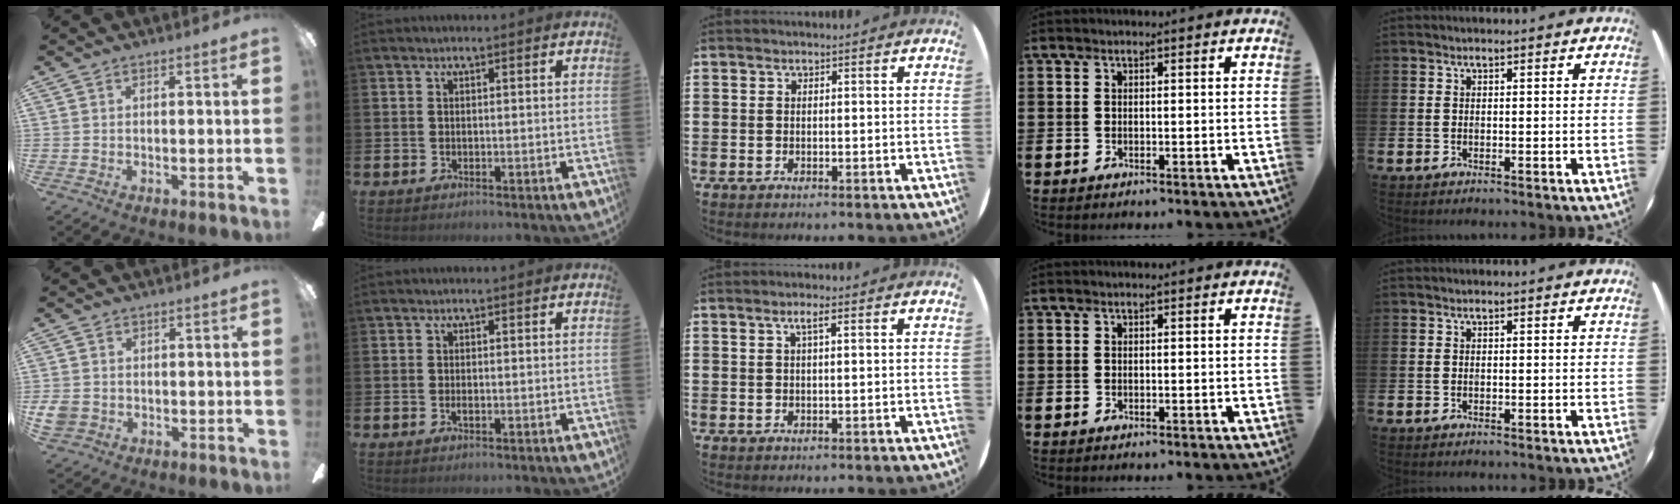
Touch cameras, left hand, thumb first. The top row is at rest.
{"thumb": {"total": 3.3, "force": [-0.5, 3.0, 1.2], "torque": [-0.027, 0.005, -0.007]}, "index": {"total": 0.6, "force": [-0.2, 0.2, 0.6], "torque": [-0.020, 0.003, -0.002]}, "middle": {"total": 1.8, "force": [0.8, 0.3, 1.6], "torque": [-0.033, 0.005, 0.013]}}